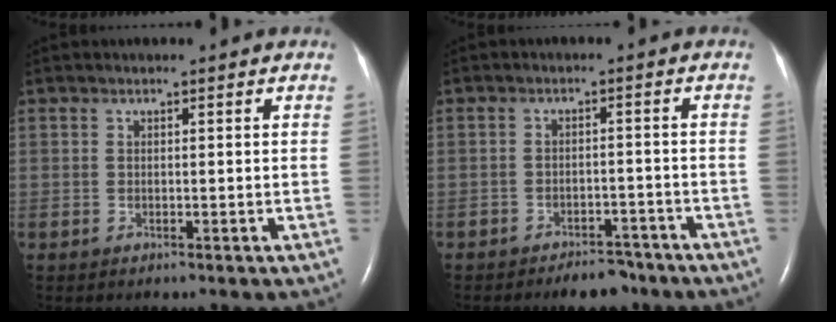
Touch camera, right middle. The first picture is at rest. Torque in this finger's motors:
{"motor_torque": [0.10, -0.10, 0.02, 0.02]}